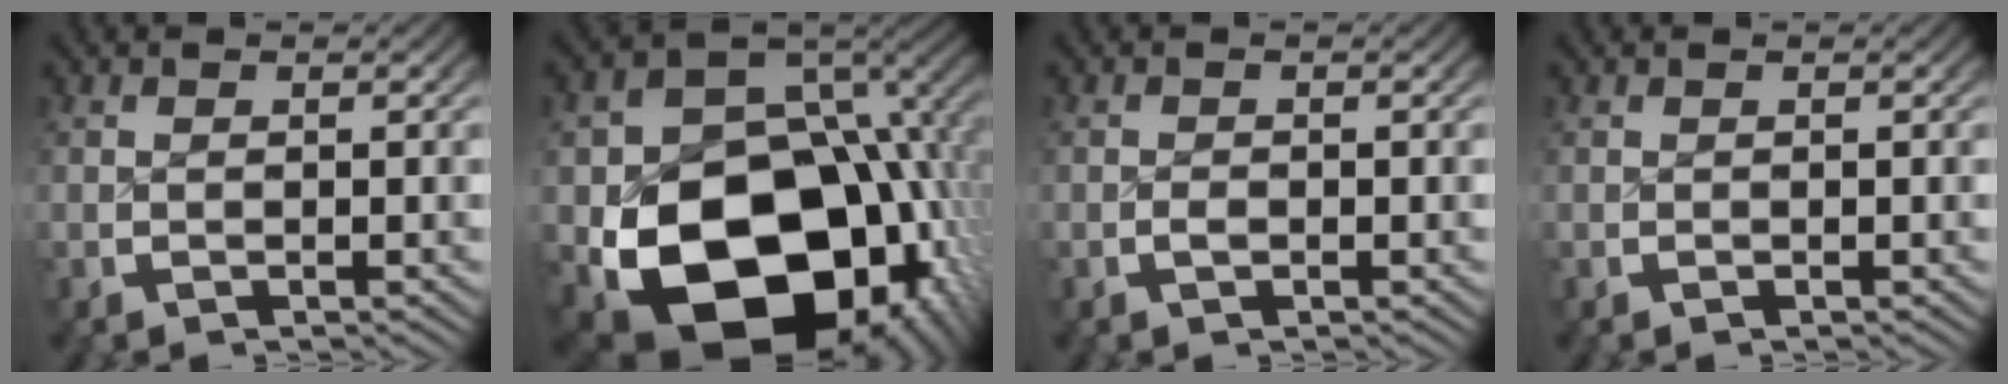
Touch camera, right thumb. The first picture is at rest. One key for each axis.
{"total": 22.8, "fx": -5.5, "fy": 15.0, "fz": 16.3, "tx": -0.289, "ty": -0.092, "tz": -0.041}
{"total": 0.6, "fx": -0.4, "fy": 0.4, "fz": 0.2, "tx": -0.006, "ty": -0.005, "tz": -0.005}
{"total": 0.0}